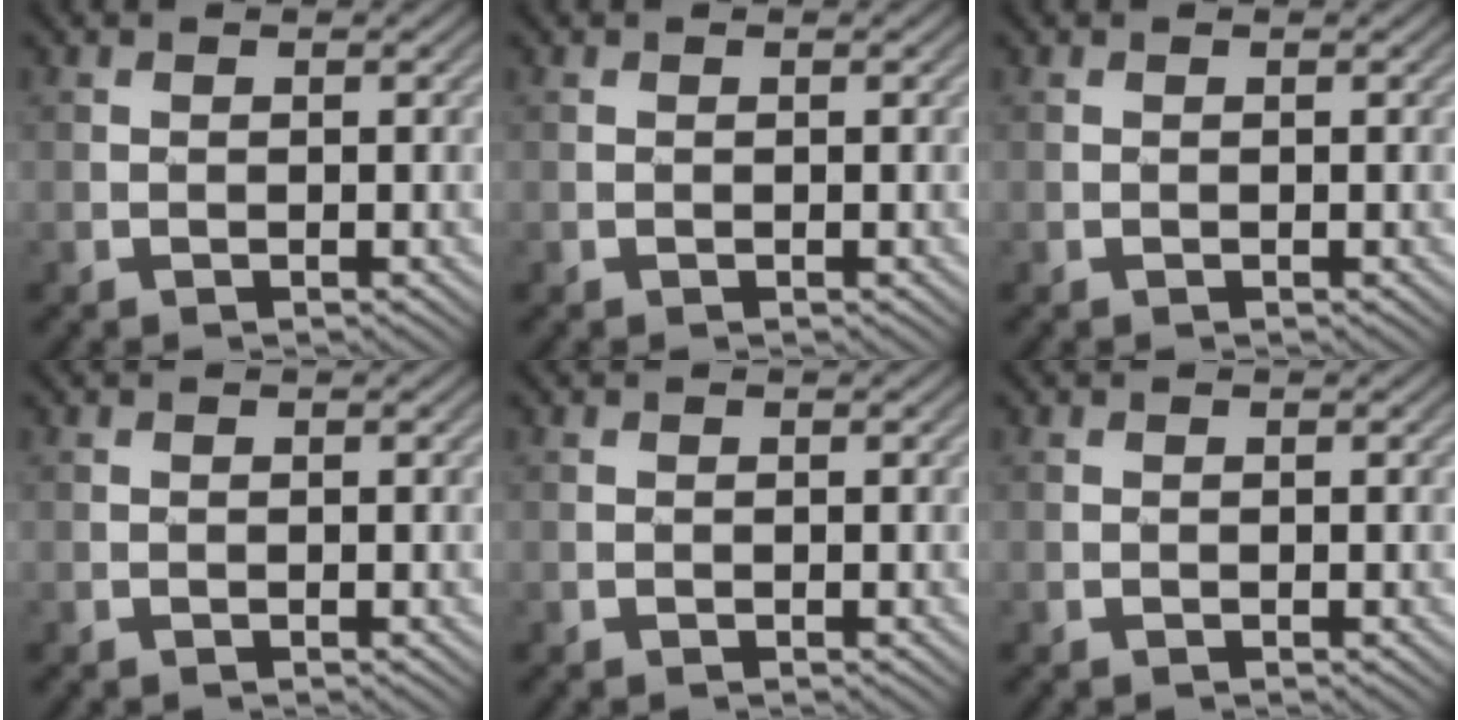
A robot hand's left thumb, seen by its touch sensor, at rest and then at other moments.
{"total": 0.0}
{"total": 0.0}
{"total": 0.0}
{"total": 0.0}
{"total": 0.0}